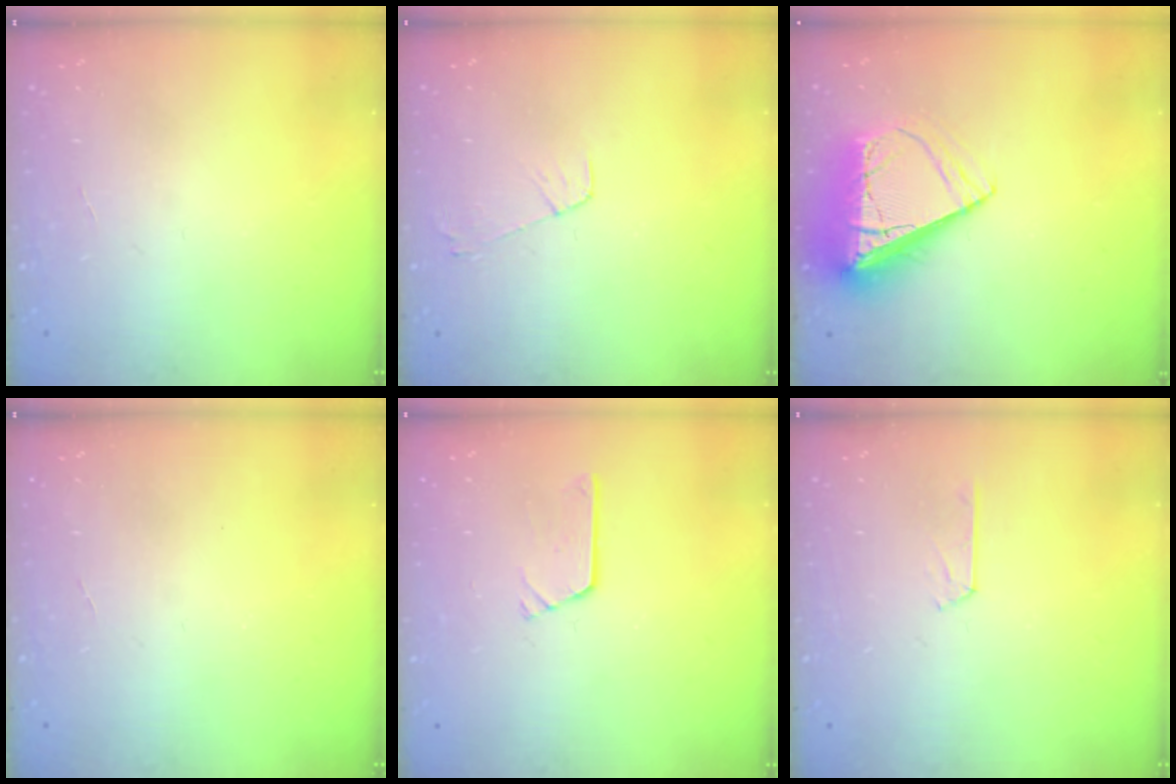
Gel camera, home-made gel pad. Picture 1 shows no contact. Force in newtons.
{"total": 3.7, "press": 3.6, "slide": 0.4}
{"total": 11.2, "press": 11.1, "slide": 1.4}
{"total": 0.0}
{"total": 2.7, "press": 2.7, "slide": 0.3}
{"total": 2.9, "press": 2.9, "slide": 0.3}